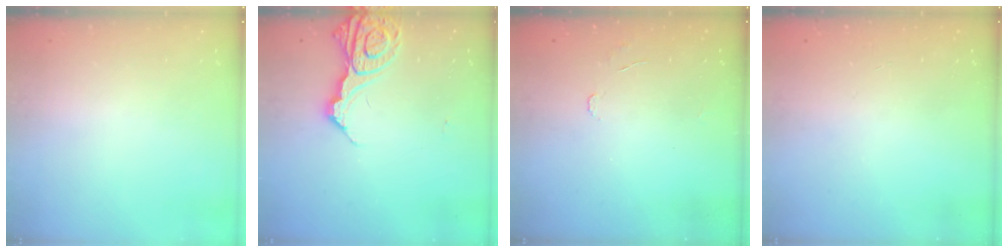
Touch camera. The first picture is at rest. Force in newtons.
{"total": 13.8, "press": 13.7, "slide": 1.6}
{"total": 4.3, "press": 4.3, "slide": 0.4}
{"total": 0.0}